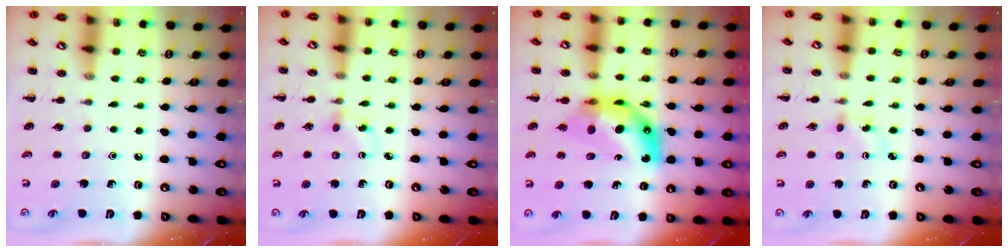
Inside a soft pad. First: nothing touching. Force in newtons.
{"total": 1.6, "press": 1.4, "slide": 0.7}
{"total": 11.1, "press": 10.4, "slide": 3.9}
{"total": 2.9, "press": 2.7, "slide": 1.1}